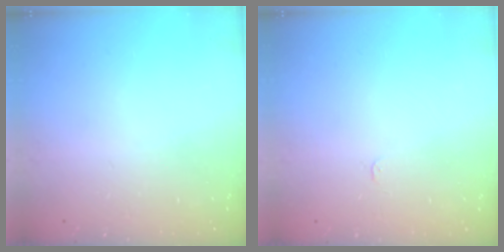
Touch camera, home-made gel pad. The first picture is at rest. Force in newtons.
{"total": 2.4, "press": 2.4, "slide": 0.3}